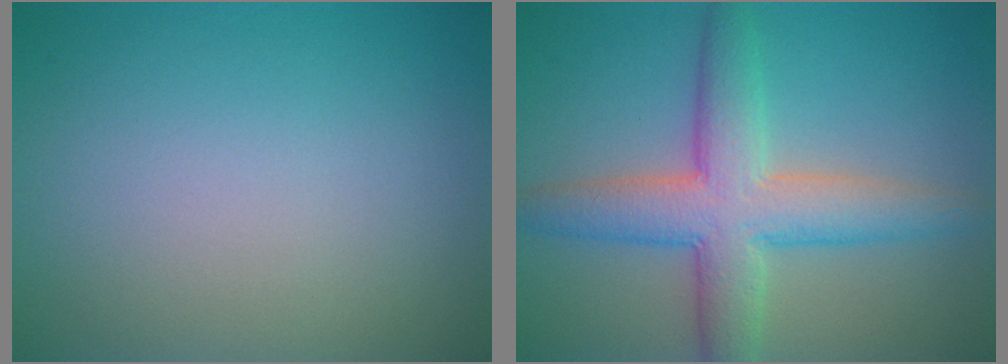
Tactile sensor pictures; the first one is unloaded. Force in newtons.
{"total": 6.8, "press": 6.8, "slide": 0.1}